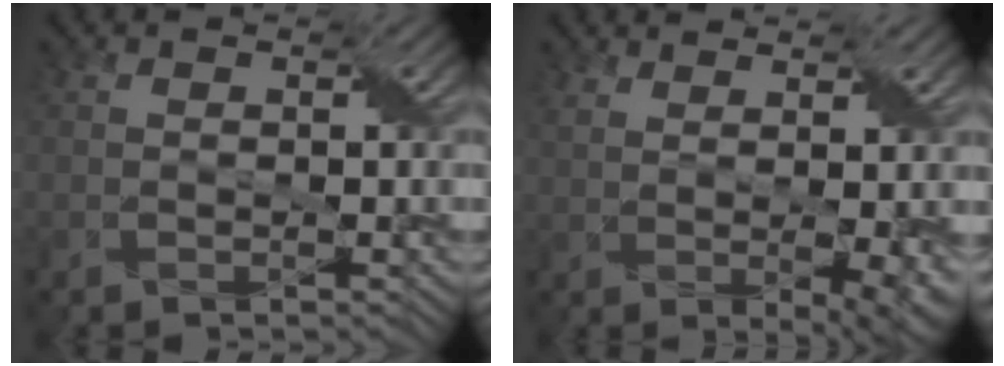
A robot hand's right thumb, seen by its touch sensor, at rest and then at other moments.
{"total": 8.1, "force": [2.7, 2.9, 7.1], "torque": [-0.076, 0.018, 0.039]}